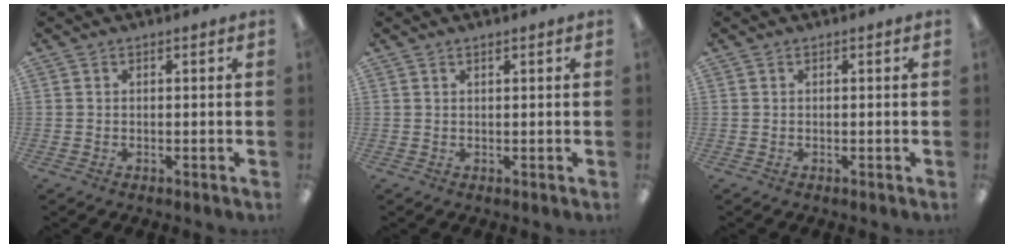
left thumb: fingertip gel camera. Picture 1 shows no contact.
{"total": 0.6, "force": [0.5, 0.1, 0.3], "torque": [-0.007, 0.000, 0.009]}
{"total": 0.0}